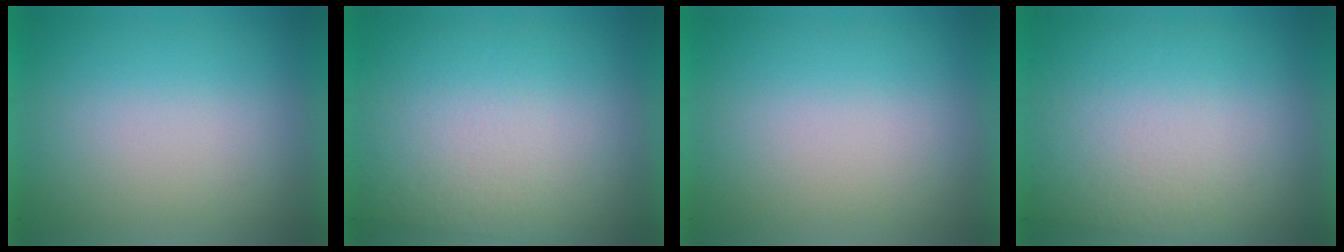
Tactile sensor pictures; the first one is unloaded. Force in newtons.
{"total": 2.8}
{"total": 0.0}
{"total": 2.9}